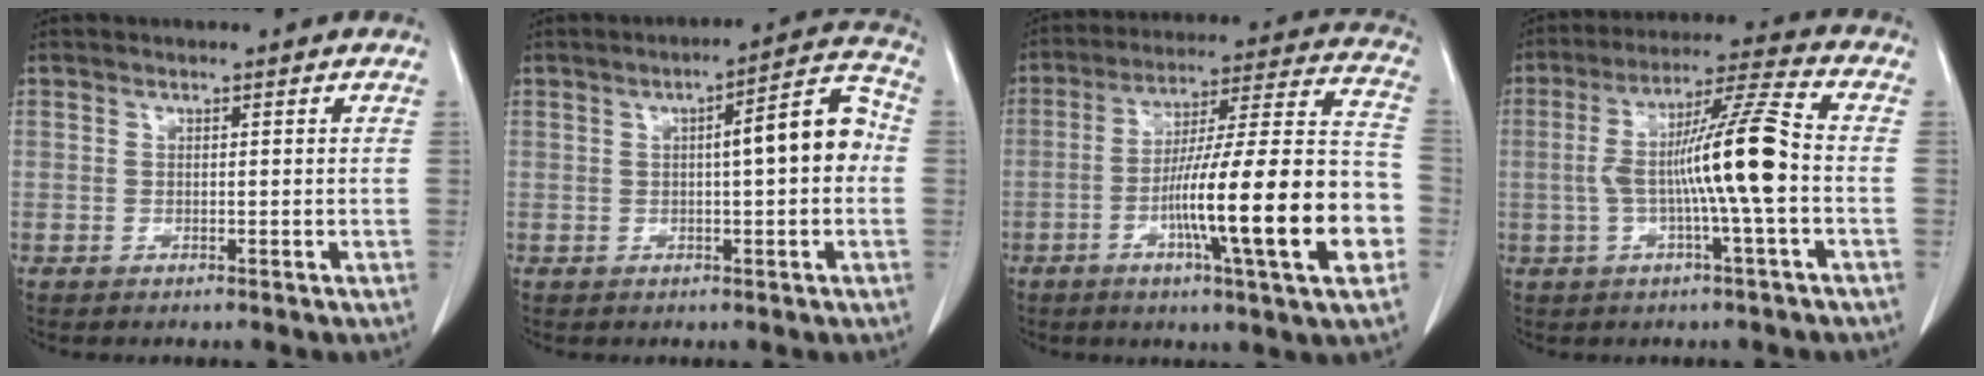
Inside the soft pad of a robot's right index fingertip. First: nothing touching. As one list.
[{"total": 8.4, "force": [0.3, 1.6, 8.3], "torque": [-0.110, 0.029, 0.000]}, {"total": 22.2, "force": [-6.4, 0.8, 21.2], "torque": [-0.299, 0.002, -0.102]}, {"total": 12.5, "force": [-1.3, -0.3, 12.4], "torque": [-0.225, 0.018, -0.031]}]